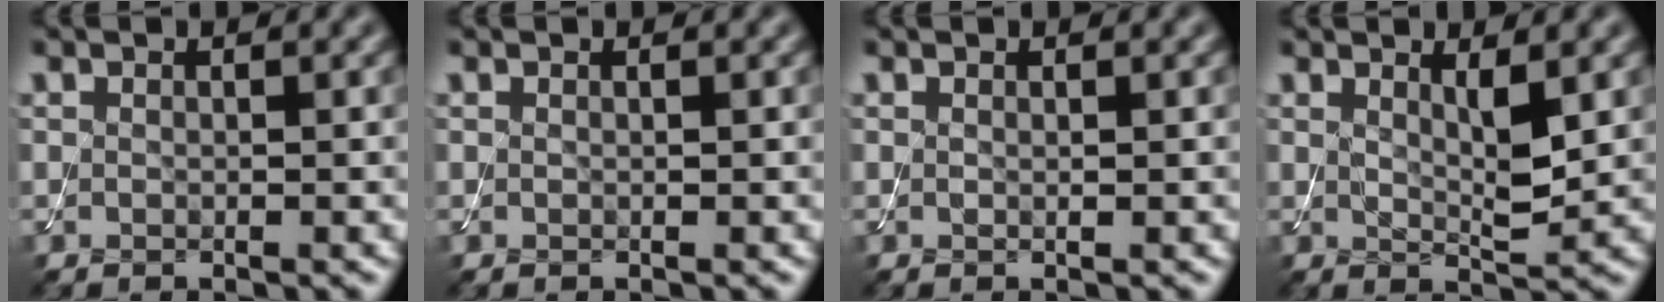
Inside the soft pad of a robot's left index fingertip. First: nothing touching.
{"total": 0.0}
{"total": 0.0}
{"total": 2.4, "force": [1.1, 0.5, 2.1], "torque": [-0.035, -0.011, 0.021]}